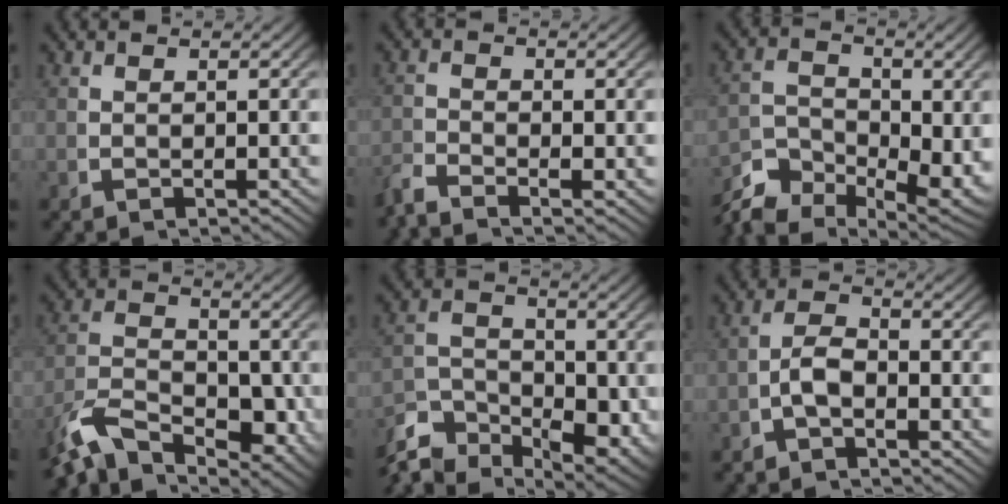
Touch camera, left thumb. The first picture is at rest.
{"total": 2.2, "force": [-2.0, 0.5, 0.9], "torque": [-0.020, -0.013, -0.040]}
{"total": 6.6, "force": [-3.5, 3.9, 4.0], "torque": [-0.055, -0.038, -0.053]}
{"total": 7.5, "force": [-3.2, 4.3, 5.2], "torque": [-0.089, -0.032, -0.053]}
{"total": 7.4, "force": [-3.9, 4.6, 4.3], "torque": [-0.061, -0.036, -0.059]}
{"total": 3.0, "force": [-1.1, 1.9, 2.1], "torque": [-0.046, -0.013, -0.017]}